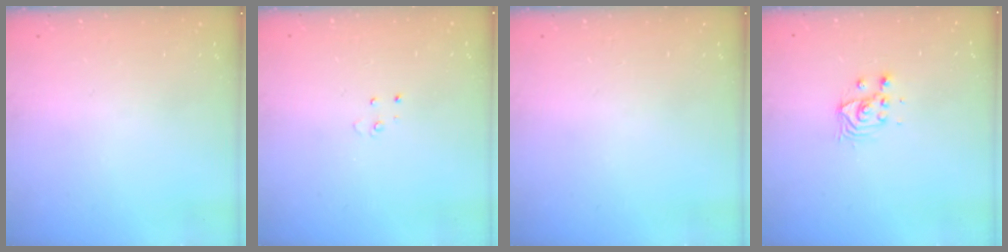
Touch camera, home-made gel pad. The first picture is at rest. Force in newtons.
{"total": 3.0, "press": 2.9, "slide": 0.3}
{"total": 0.0}
{"total": 3.8, "press": 3.8, "slide": 0.3}